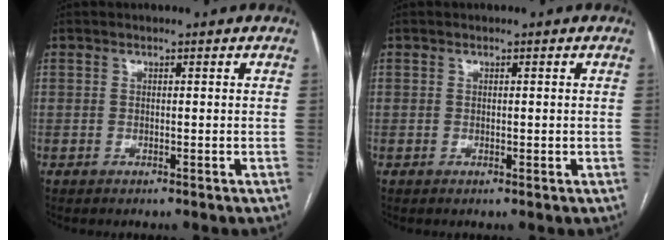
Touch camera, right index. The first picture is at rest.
{"total": 0.7, "force": [0.0, 0.5, 0.5], "torque": [-0.007, -0.001, 0.002]}